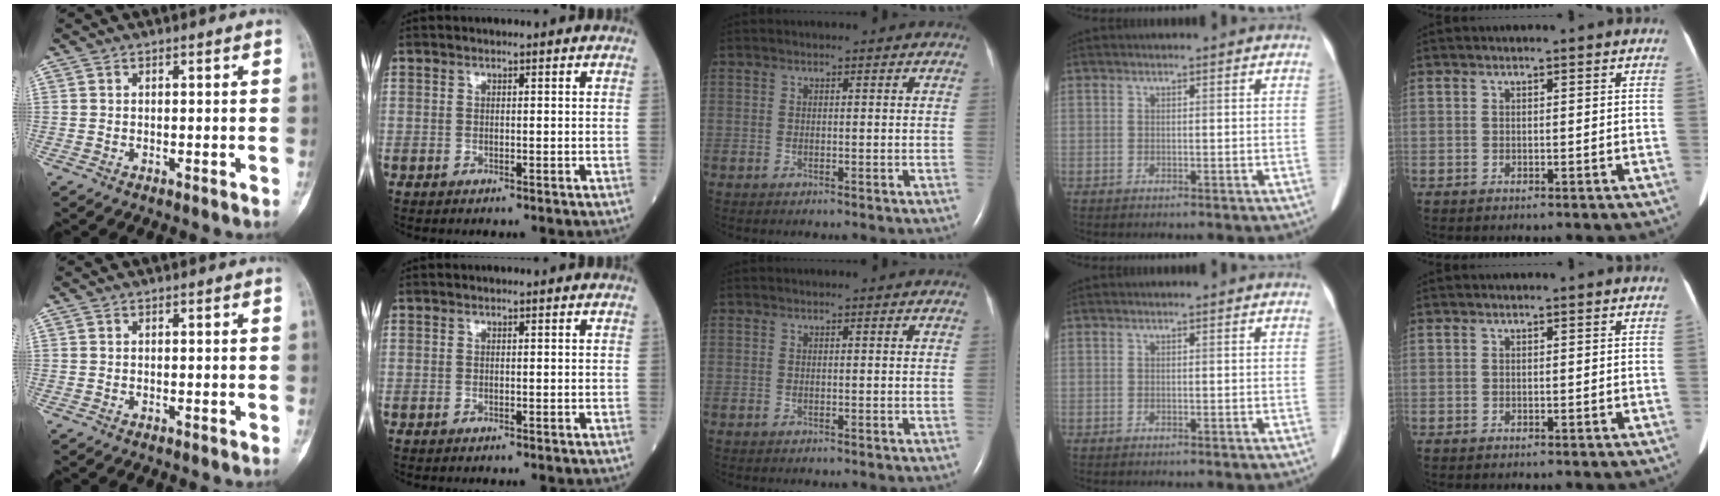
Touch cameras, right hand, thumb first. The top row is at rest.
{}